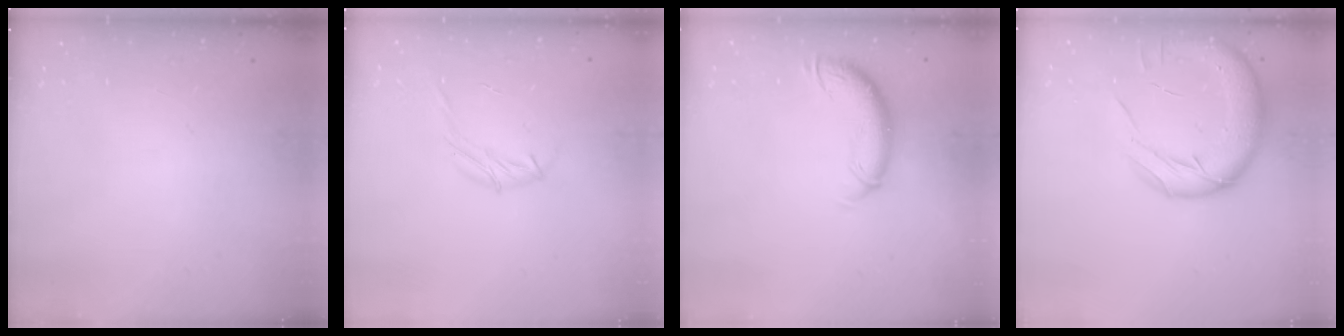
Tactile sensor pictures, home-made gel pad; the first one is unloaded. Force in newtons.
{"total": 6.4, "press": 6.3, "slide": 1.4}
{"total": 10.4, "press": 10.3, "slide": 0.9}
{"total": 16.1, "press": 15.8, "slide": 3.0}